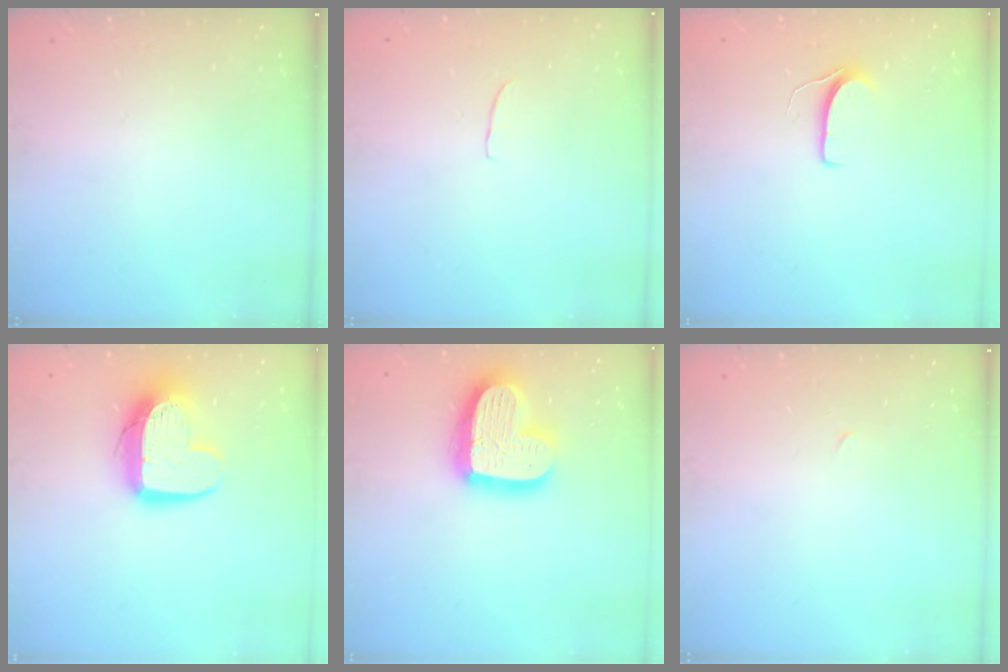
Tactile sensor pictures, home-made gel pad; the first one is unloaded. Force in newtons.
{"total": 3.7, "press": 3.7, "slide": 0.3}
{"total": 5.9, "press": 5.9, "slide": 0.4}
{"total": 13.2, "press": 13.2, "slide": 1.1}
{"total": 19.4, "press": 19.3, "slide": 1.5}
{"total": 0.0}